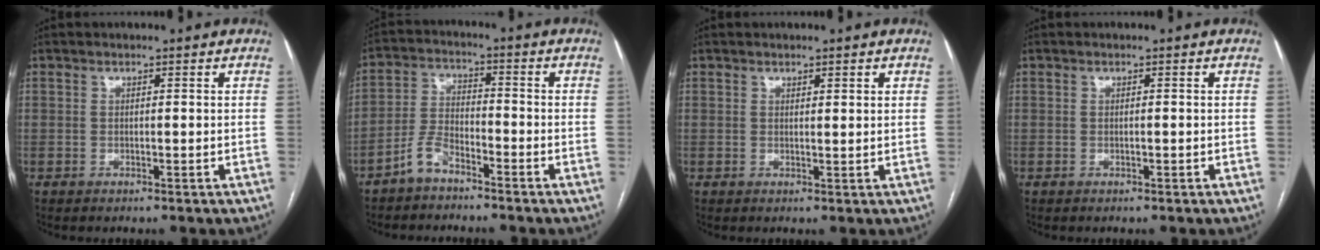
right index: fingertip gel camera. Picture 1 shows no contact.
{"total": 5.0, "force": [-3.9, 1.7, 2.5], "torque": [-0.061, 0.005, -0.079]}
{"total": 1.4, "force": [1.1, 0.2, 0.9], "torque": [-0.013, -0.001, 0.014]}
{"total": 0.0}